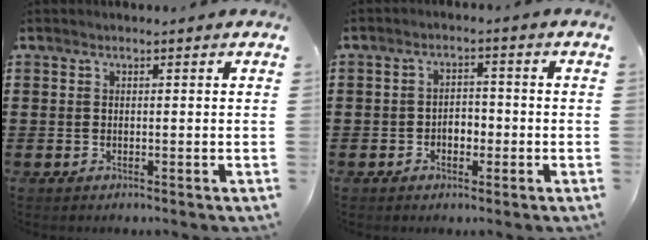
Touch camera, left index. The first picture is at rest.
{"total": 2.5, "force": [-1.1, 1.7, 1.5], "torque": [-0.031, 0.005, -0.027]}